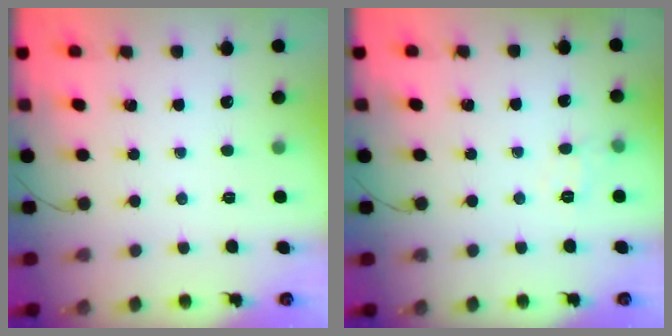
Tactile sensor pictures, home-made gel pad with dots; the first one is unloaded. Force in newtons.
{"total": 6.1, "press": 5.9, "slide": 1.4}